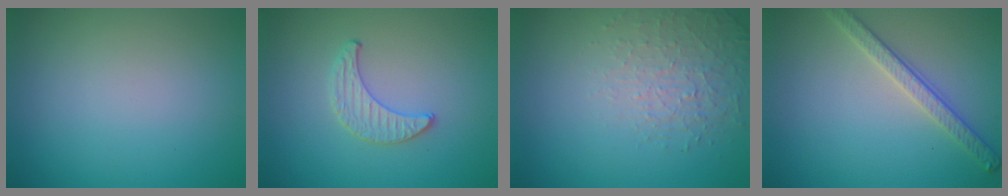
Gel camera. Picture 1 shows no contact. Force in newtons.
{"total": 1.3, "press": 1.3, "slide": 0.2}
{"total": 1.6, "press": 1.0, "slide": 1.2}
{"total": 2.8, "press": 2.7, "slide": 0.7}